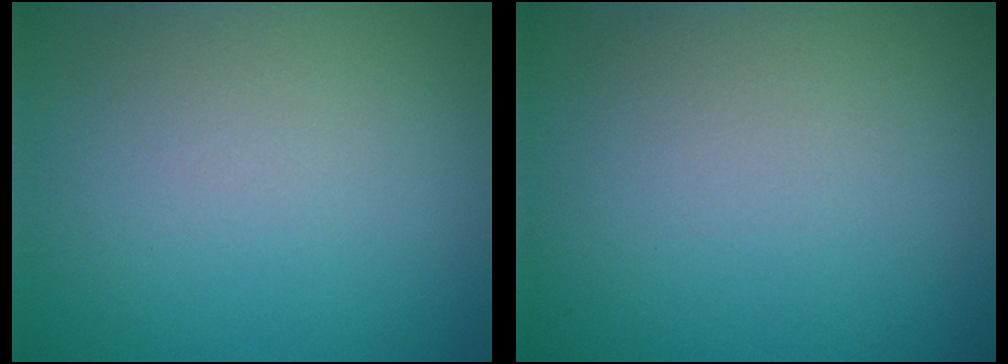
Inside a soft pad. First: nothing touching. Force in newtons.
{"total": 0.0}